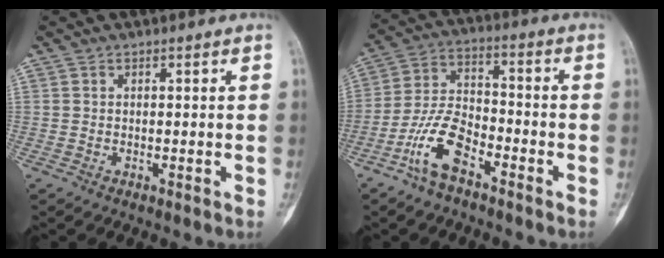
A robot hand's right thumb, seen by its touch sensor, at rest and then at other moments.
{"total": 10.3, "force": [-5.9, 4.8, 6.9], "torque": [-0.139, 0.041, -0.121]}